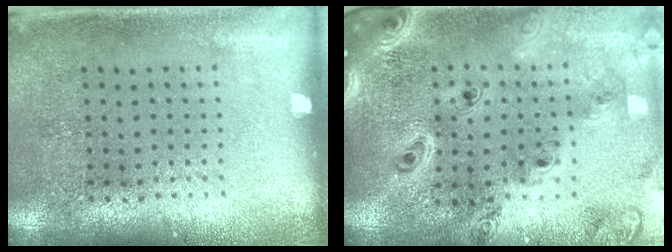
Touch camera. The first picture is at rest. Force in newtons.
{"total": 2.8, "press": 2.4, "slide": 1.4}